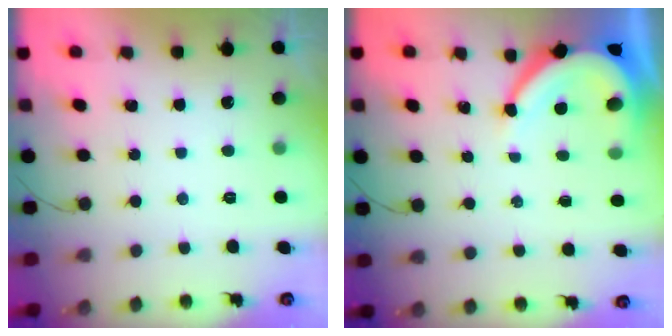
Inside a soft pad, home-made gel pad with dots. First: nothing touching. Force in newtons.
{"total": 8.6, "press": 8.6, "slide": 0.9}